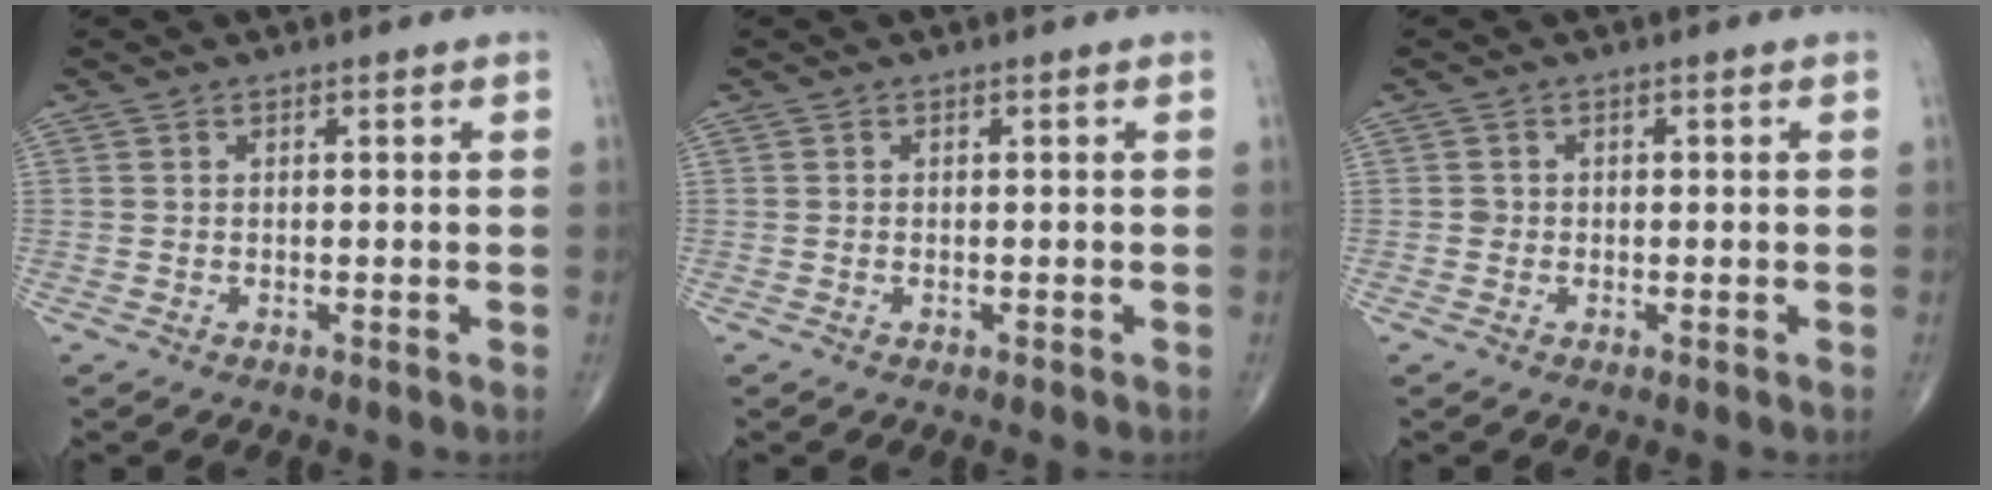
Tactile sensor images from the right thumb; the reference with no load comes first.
{"total": 0.0}
{"total": 0.9, "force": [-0.1, 0.9, 0.1], "torque": [0.003, 0.003, -0.003]}